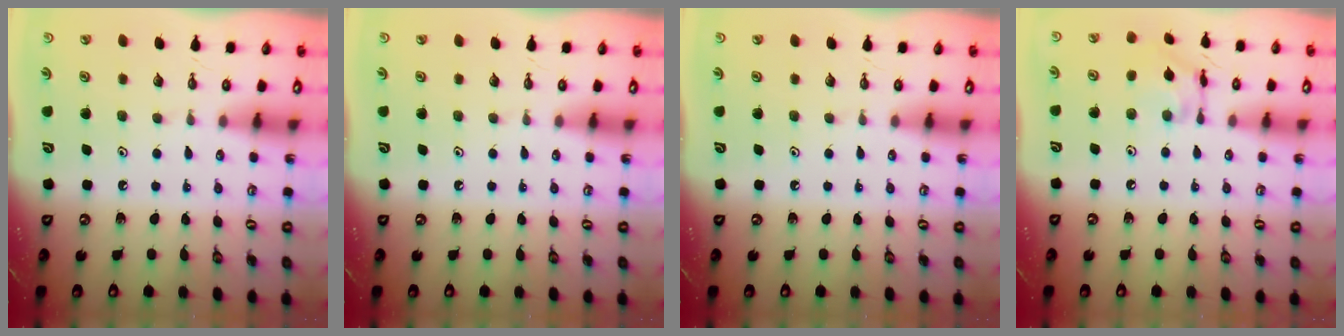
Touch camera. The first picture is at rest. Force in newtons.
{"total": 0.0}
{"total": 0.0}
{"total": 11.2, "press": 11.2, "slide": 0.9}